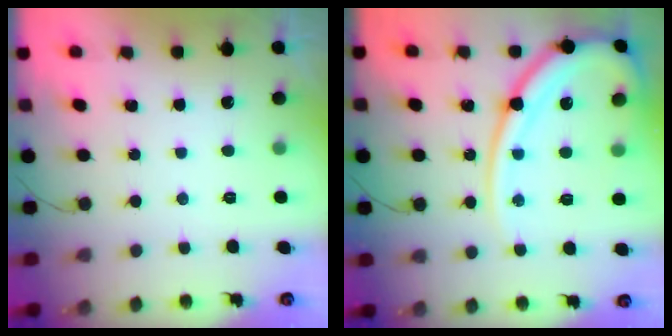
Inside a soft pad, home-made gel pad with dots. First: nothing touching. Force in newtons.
{"total": 17.6, "press": 17.5, "slide": 1.8}